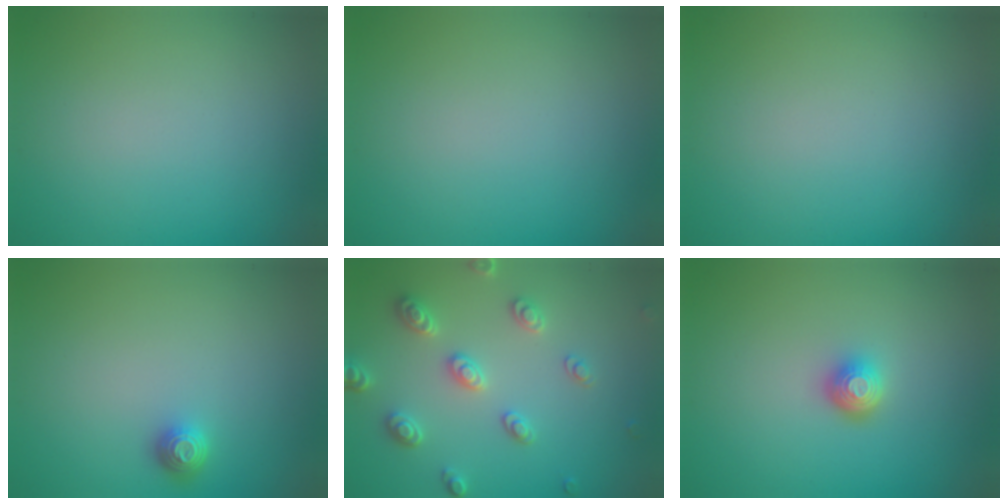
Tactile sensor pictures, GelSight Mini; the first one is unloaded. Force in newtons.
{"total": 0.0}
{"total": 0.0}
{"total": 1.2, "press": 1.1, "slide": 0.4}
{"total": 3.7, "press": 3.3, "slide": 1.6}
{"total": 2.0, "press": 1.5, "slide": 1.3}